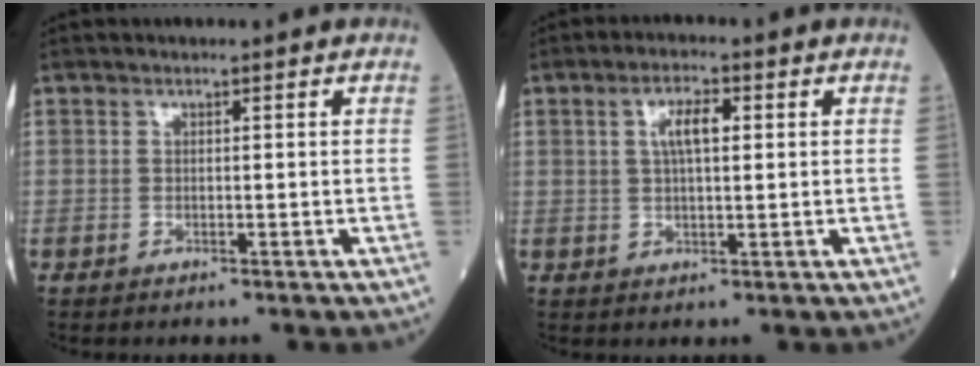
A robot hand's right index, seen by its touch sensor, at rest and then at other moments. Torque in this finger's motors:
{"motor_torque": [0.08, 0.04, 0.10, 0.03]}